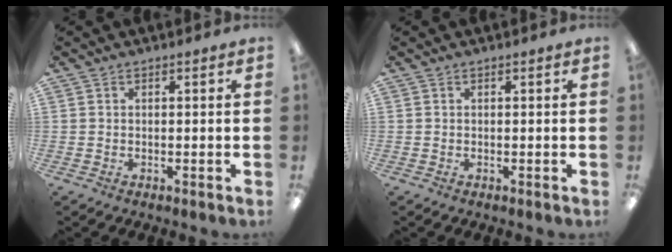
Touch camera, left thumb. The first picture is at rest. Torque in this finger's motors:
{"motor_torque": [0.00, 0.00, 0.00, 0.00, 0.00]}